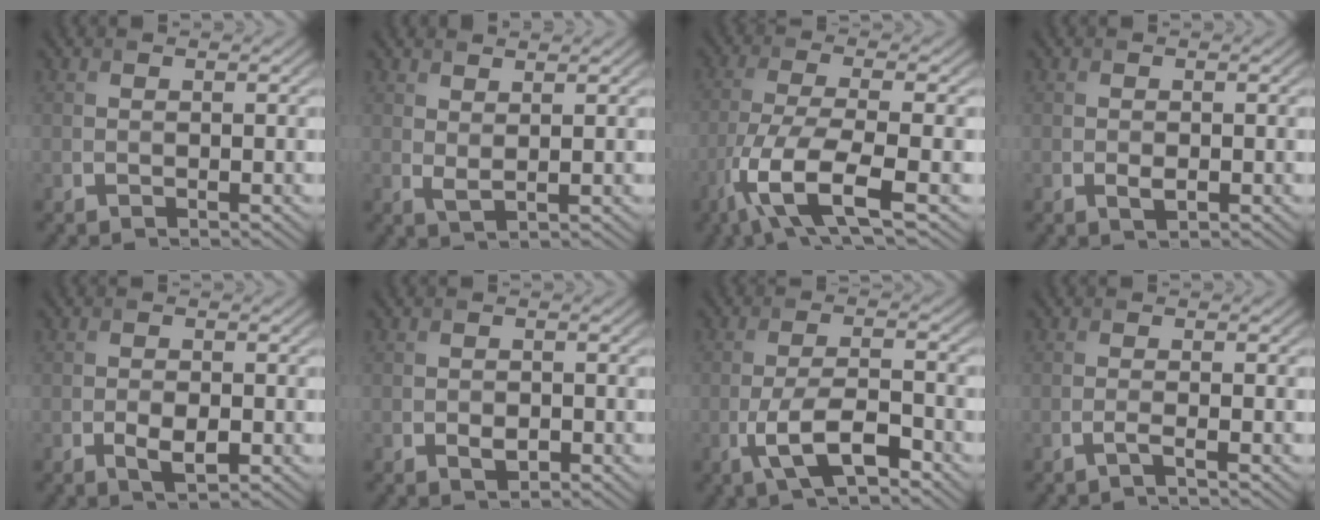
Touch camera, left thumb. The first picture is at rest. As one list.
[{"total": 1.6, "force": [1.2, 0.4, 1.0], "torque": [-0.028, -0.005, 0.026]}, {"total": 9.7, "force": [-4.8, 2.5, 8.0], "torque": [-0.166, -0.011, -0.104]}, {"total": 1.4, "force": [-0.5, 0.8, 1.0], "torque": [-0.020, -0.003, -0.008]}, {"total": 2.9, "force": [-1.0, 1.5, 2.3], "torque": [-0.048, -0.009, -0.015]}, {"total": 1.7, "force": [-0.8, 1.1, 1.1], "torque": [-0.019, -0.005, -0.013]}, {"total": 6.7, "force": [-3.4, 2.2, 5.4], "torque": [-0.109, 0.003, -0.066]}, {"total": 1.4, "force": [-0.7, 0.1, 1.2], "torque": [-0.019, 0.003, -0.020]}]